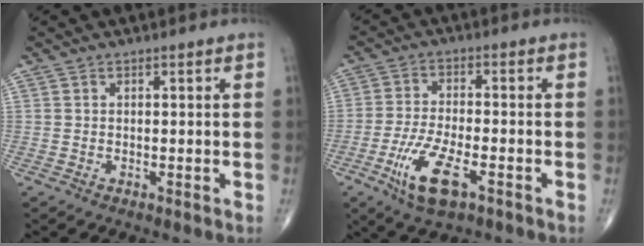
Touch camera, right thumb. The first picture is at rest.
{"total": 9.9, "force": [-4.5, 3.5, 8.1], "torque": [-0.169, 0.006, -0.079]}